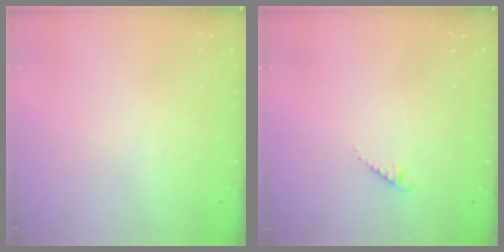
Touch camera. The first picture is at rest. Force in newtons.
{"total": 2.3, "press": 2.3, "slide": 0.4}